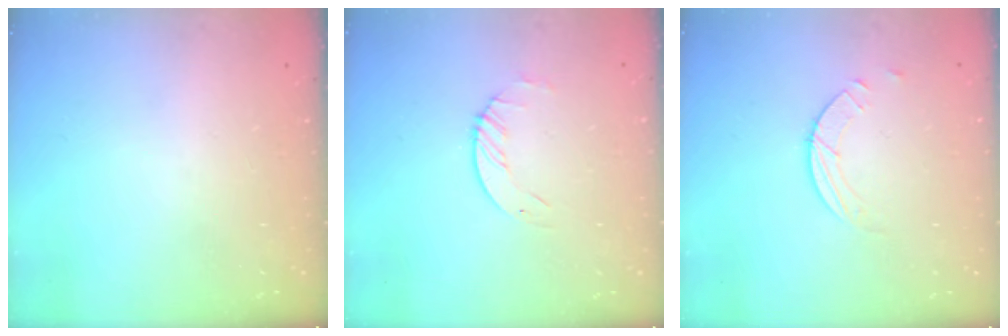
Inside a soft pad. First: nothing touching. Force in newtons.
{"total": 1.7, "press": 1.7, "slide": 0.2}
{"total": 2.5, "press": 2.4, "slide": 0.2}